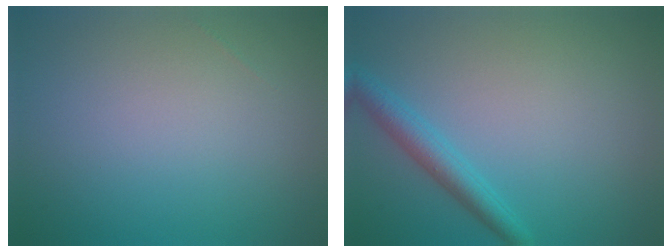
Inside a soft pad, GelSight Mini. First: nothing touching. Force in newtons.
{"total": 2.7, "press": 2.7, "slide": 0.0}